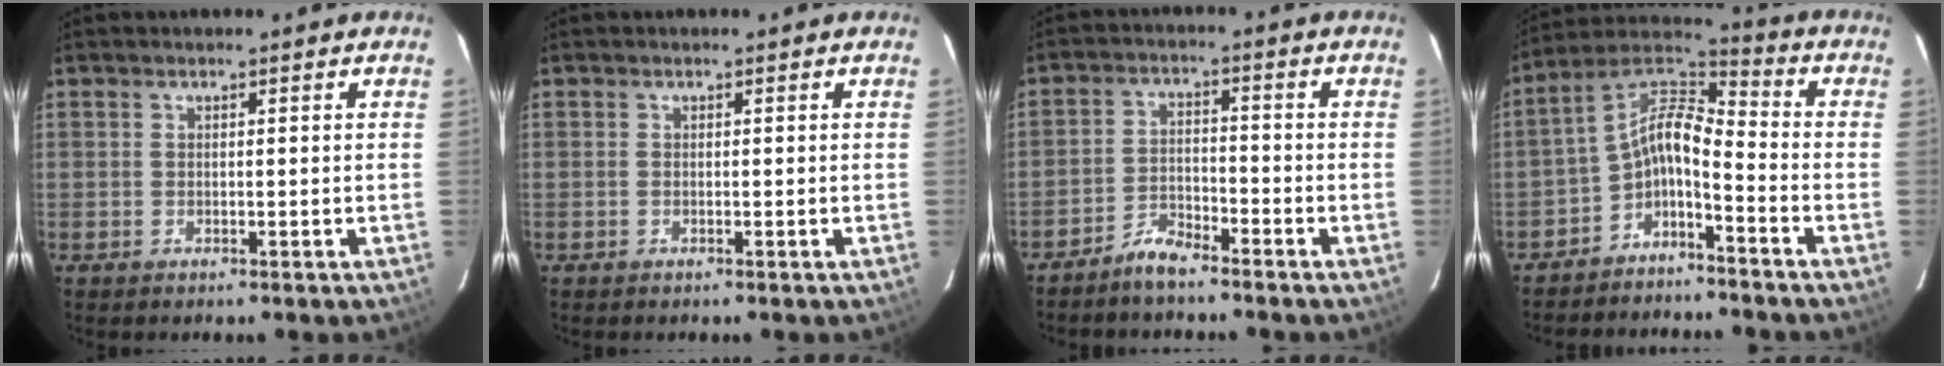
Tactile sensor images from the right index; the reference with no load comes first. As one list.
[{"total": 0.0}, {"total": 4.5, "force": [-4.2, 0.8, 1.5], "torque": [-0.042, 0.008, -0.080]}, {"total": 8.1, "force": [-3.9, 2.9, 6.5], "torque": [-0.150, 0.023, -0.079]}]